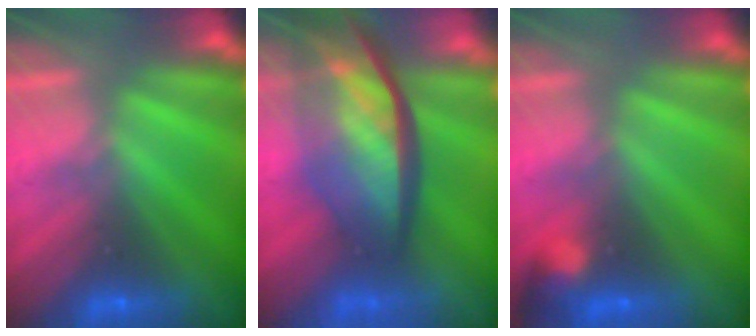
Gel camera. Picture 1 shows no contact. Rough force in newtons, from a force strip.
{"total": 9.1}
{"total": 2.9}